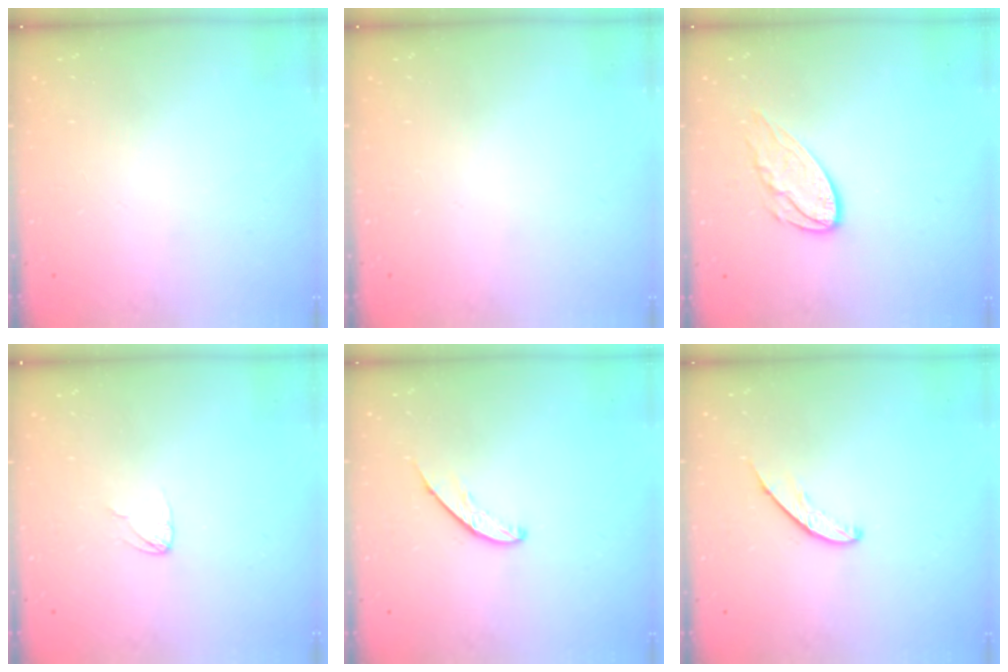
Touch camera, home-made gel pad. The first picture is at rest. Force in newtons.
{"total": 0.0}
{"total": 8.9, "press": 8.9, "slide": 0.5}
{"total": 2.3, "press": 2.3, "slide": 0.1}
{"total": 5.0, "press": 5.0, "slide": 0.4}
{"total": 5.0, "press": 5.0, "slide": 0.4}